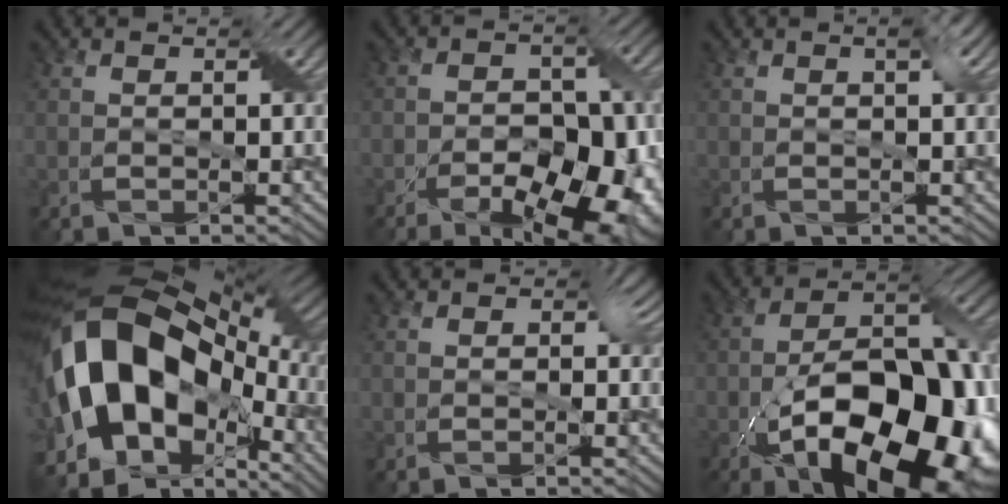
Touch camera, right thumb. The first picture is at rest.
{"total": 14.1, "force": [-8.2, 7.4, 8.8], "torque": [-0.087, -0.004, -0.099]}
{"total": 0.9, "force": [0.4, 0.3, 0.8], "torque": [-0.013, 0.003, 0.006]}
{"total": 21.5, "force": [-2.0, 14.7, 15.7], "torque": [-0.358, -0.035, -0.009]}
{"total": 2.2, "force": [0.2, 1.9, 1.2], "torque": [-0.014, -0.005, -0.001]}
{"total": 19.6, "force": [-8.2, 9.7, 14.9], "torque": [-0.231, -0.016, -0.128]}